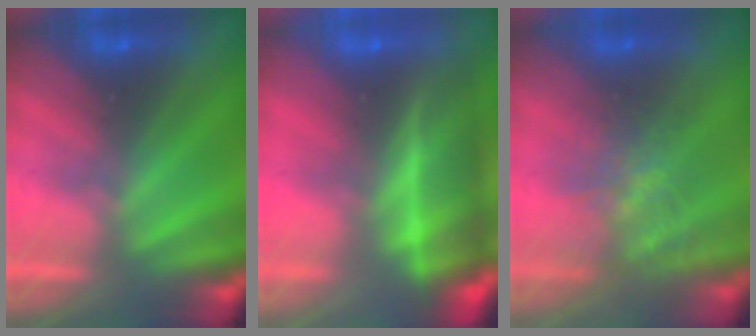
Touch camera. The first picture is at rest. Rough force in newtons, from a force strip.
{"total": 8.8}
{"total": 4.8}